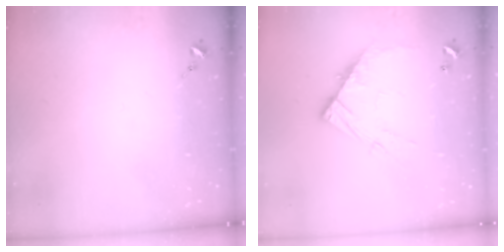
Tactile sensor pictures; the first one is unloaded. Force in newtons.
{"total": 12.4, "press": 12.3, "slide": 1.2}